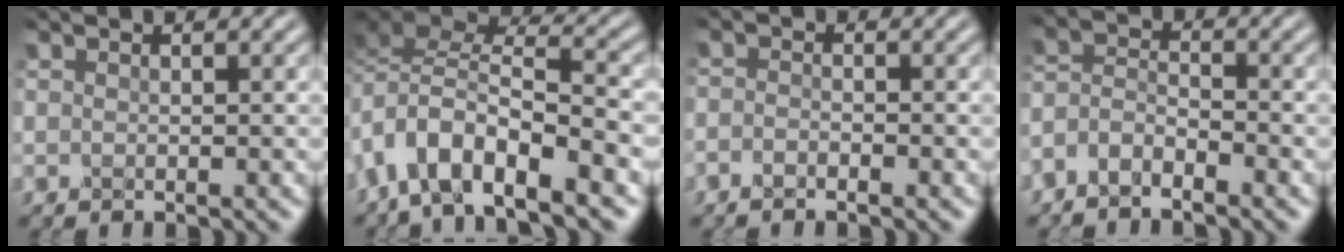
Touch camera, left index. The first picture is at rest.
{"total": 9.0, "force": [-5.2, 4.1, 6.1], "torque": [-0.113, 0.001, -0.102]}
{"total": 1.2, "force": [-1.0, 0.4, 0.6], "torque": [-0.013, 0.000, -0.023]}
{"total": 3.2, "force": [-2.7, 1.1, 1.4], "torque": [-0.030, 0.002, -0.066]}